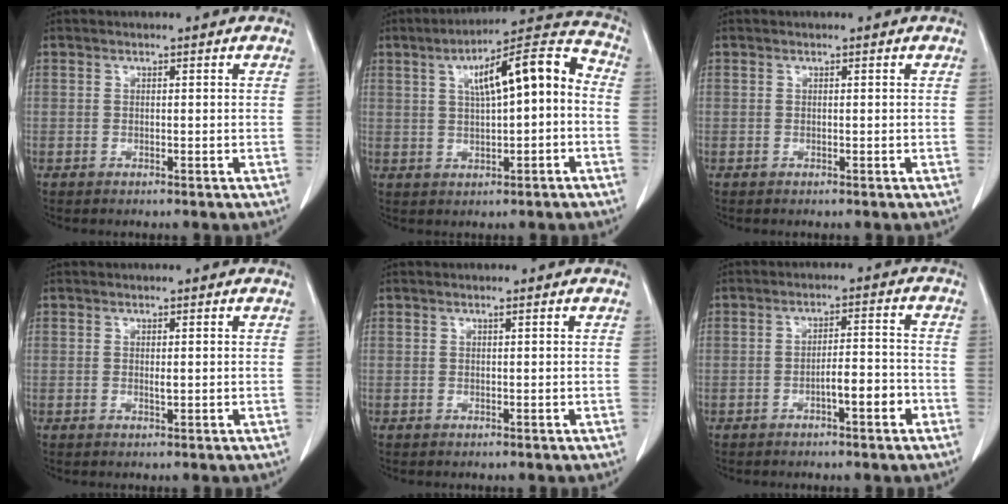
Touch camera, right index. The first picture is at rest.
{"total": 12.4, "force": [1.3, 2.8, 12.1], "torque": [-0.179, 0.041, 0.018]}
{"total": 0.0}
{"total": 0.8, "force": [0.1, 0.1, 0.8], "torque": [-0.016, -0.004, 0.002]}
{"total": 0.0}
{"total": 4.9, "force": [-2.3, 0.8, 4.2], "torque": [-0.063, 0.009, -0.037]}